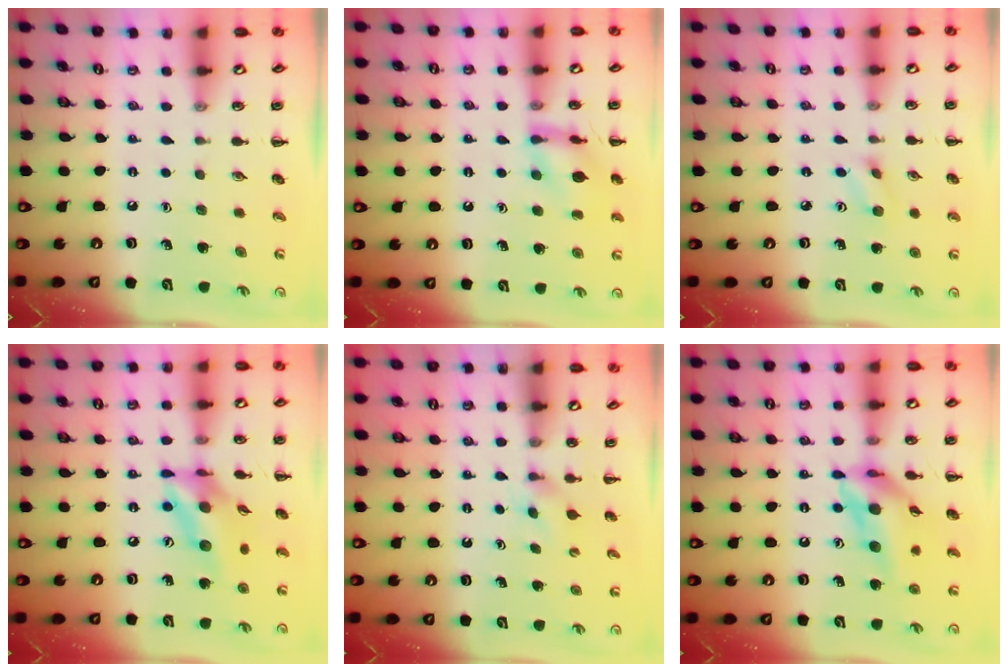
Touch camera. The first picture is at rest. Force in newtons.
{"total": 12.6, "press": 12.6, "slide": 0.4}
{"total": 4.3, "press": 4.1, "slide": 1.3}
{"total": 13.9, "press": 13.4, "slide": 3.5}
{"total": 2.5, "press": 2.4, "slide": 0.9}
{"total": 13.8, "press": 13.0, "slide": 4.6}